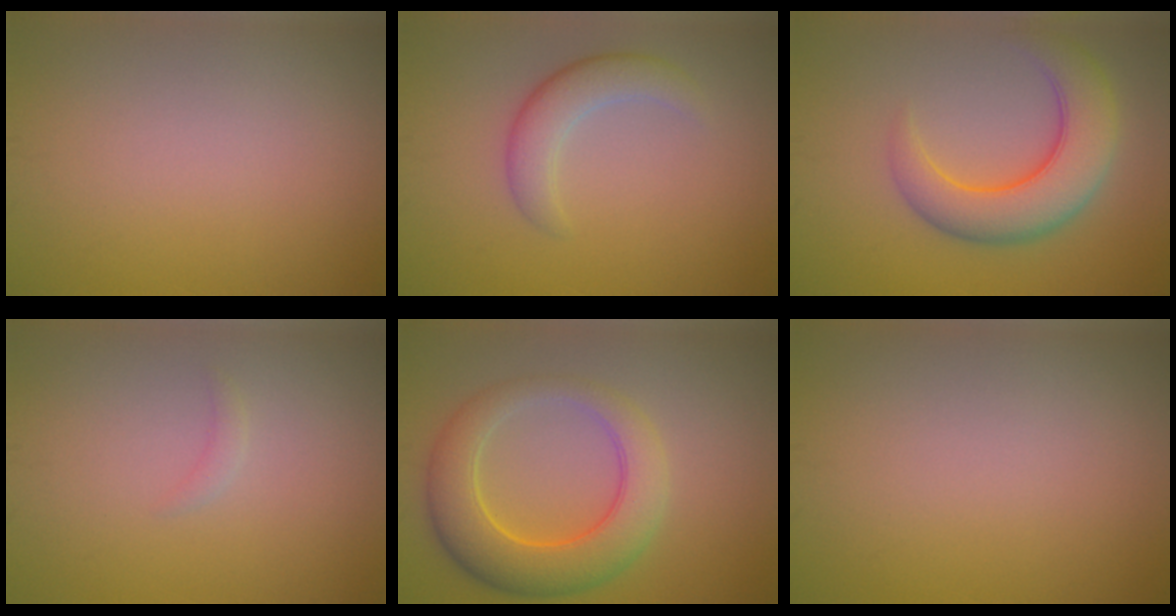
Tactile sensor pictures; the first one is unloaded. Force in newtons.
{"total": 3.5, "press": 3.5, "slide": 0.3}
{"total": 7.1, "press": 7.1, "slide": 0.4}
{"total": 0.8, "press": 0.7, "slide": 0.2}
{"total": 6.9, "press": 6.9, "slide": 0.3}
{"total": 0.0}